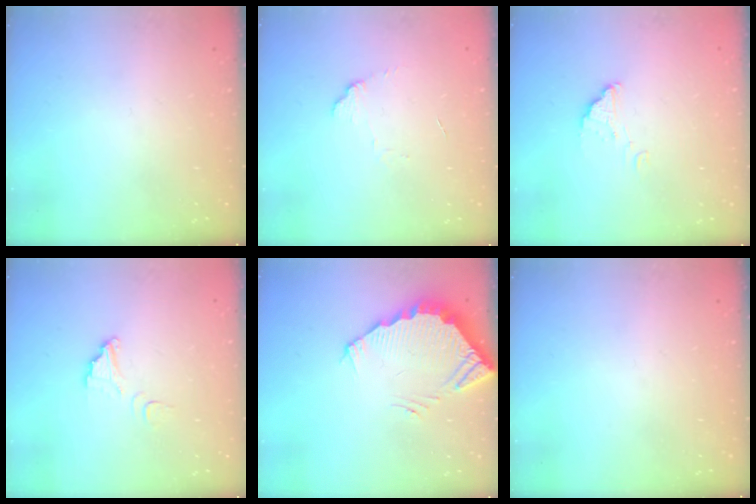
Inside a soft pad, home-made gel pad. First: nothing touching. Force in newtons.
{"total": 6.1, "press": 6.1, "slide": 0.5}
{"total": 2.2, "press": 2.2, "slide": 0.0}
{"total": 4.1, "press": 4.1, "slide": 0.3}
{"total": 3.8, "press": 3.8, "slide": 0.3}
{"total": 0.0}